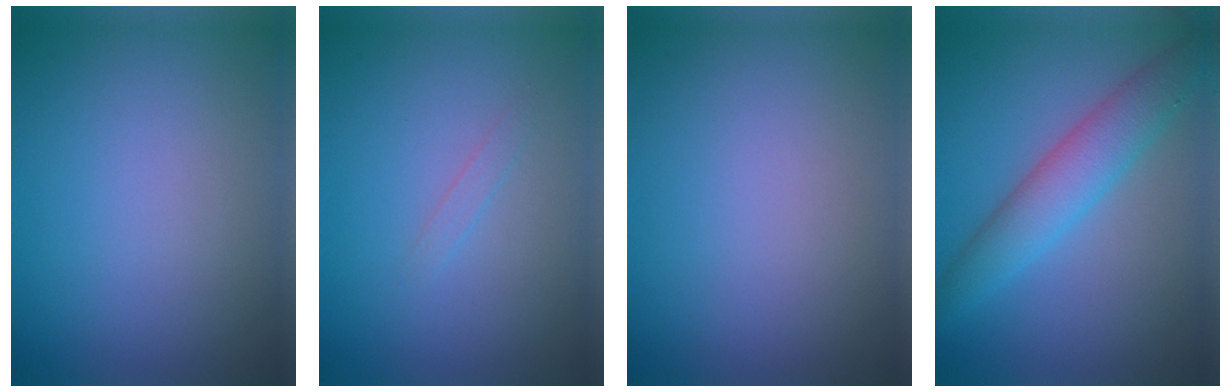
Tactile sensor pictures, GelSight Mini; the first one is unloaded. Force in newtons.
{"total": 0.7, "press": 0.7, "slide": 0.0}
{"total": 0.0}
{"total": 4.7, "press": 4.7, "slide": 0.0}